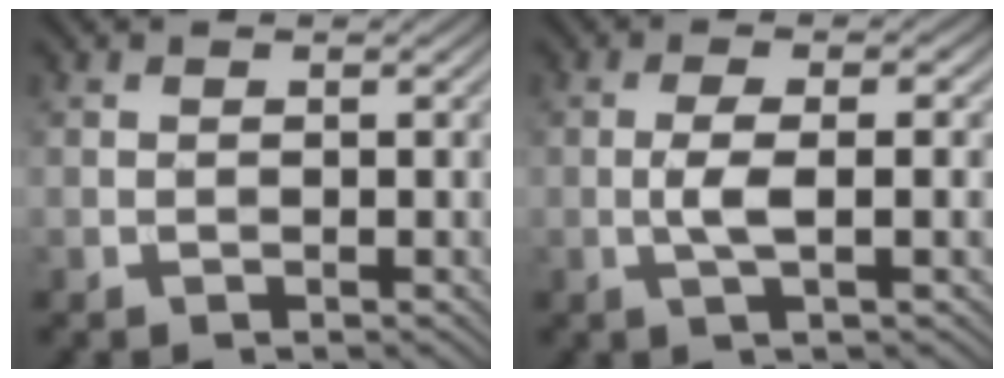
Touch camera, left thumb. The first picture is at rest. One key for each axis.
{"total": 3.8, "fx": -0.6, "fy": 0.8, "fz": 3.7, "tx": -0.075, "ty": 0.002, "tz": -0.013}